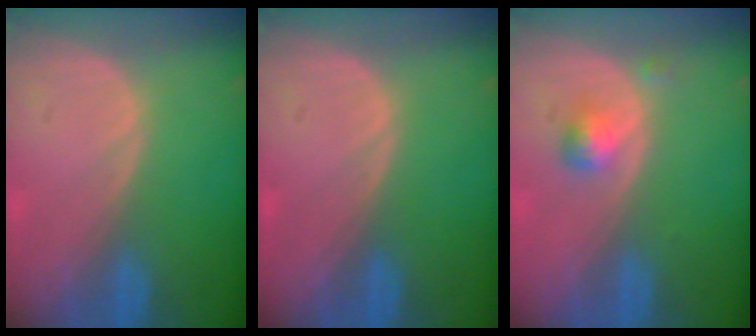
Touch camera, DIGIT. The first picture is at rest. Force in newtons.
{"total": 0.0}
{"total": 2.4, "press": 2.4, "slide": 0.2}